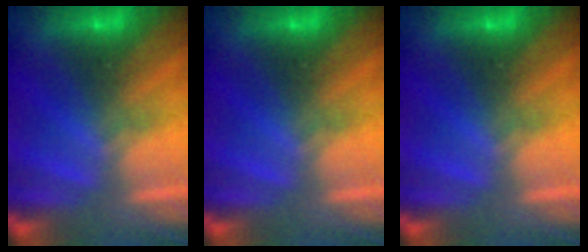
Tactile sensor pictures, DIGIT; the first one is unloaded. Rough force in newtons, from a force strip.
{"total": 0.0}
{"total": 0.0}